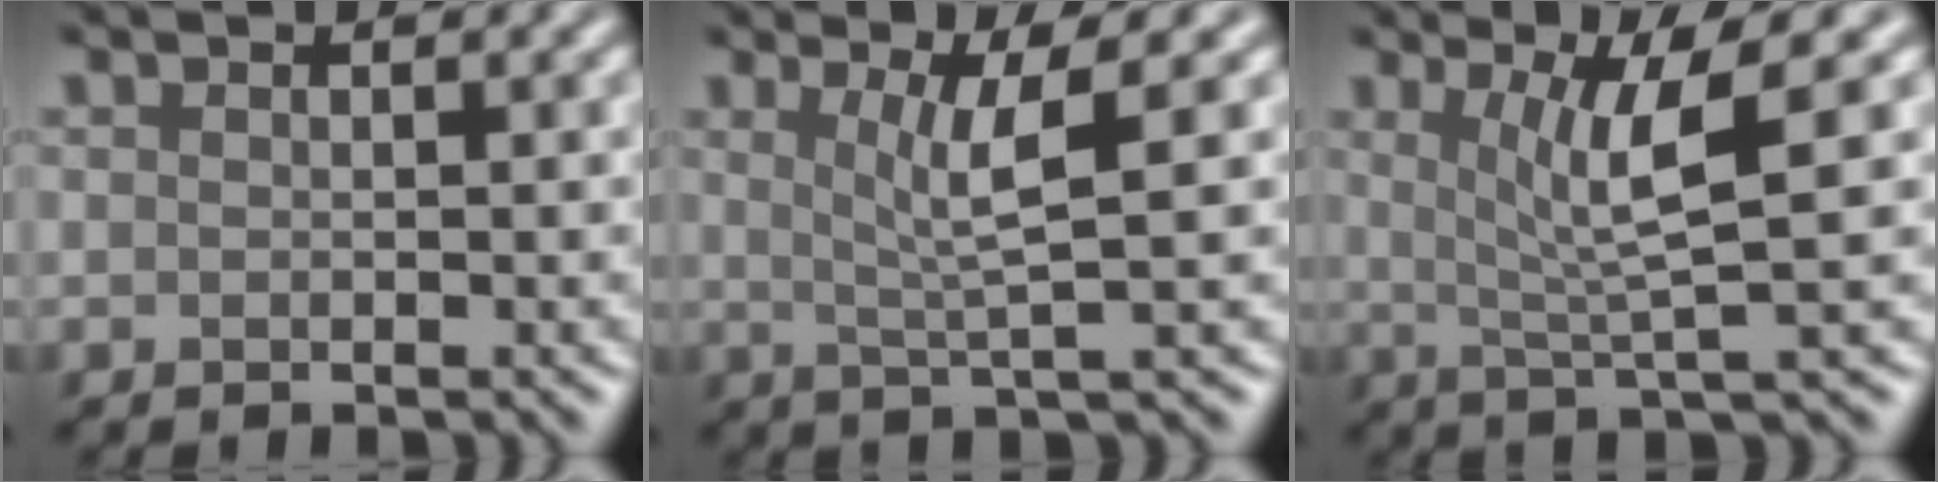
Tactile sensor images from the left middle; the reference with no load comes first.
{"total": 3.8, "force": [1.0, 0.5, 3.7], "torque": [-0.068, -0.003, 0.024]}
{"total": 5.0, "force": [1.3, 0.7, 4.8], "torque": [-0.088, -0.001, 0.029]}